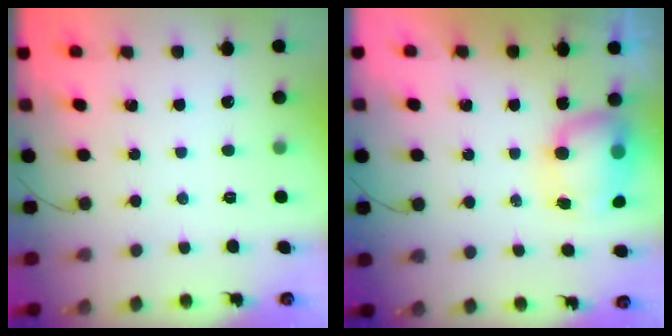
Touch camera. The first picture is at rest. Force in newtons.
{"total": 8.8, "press": 8.6, "slide": 1.9}